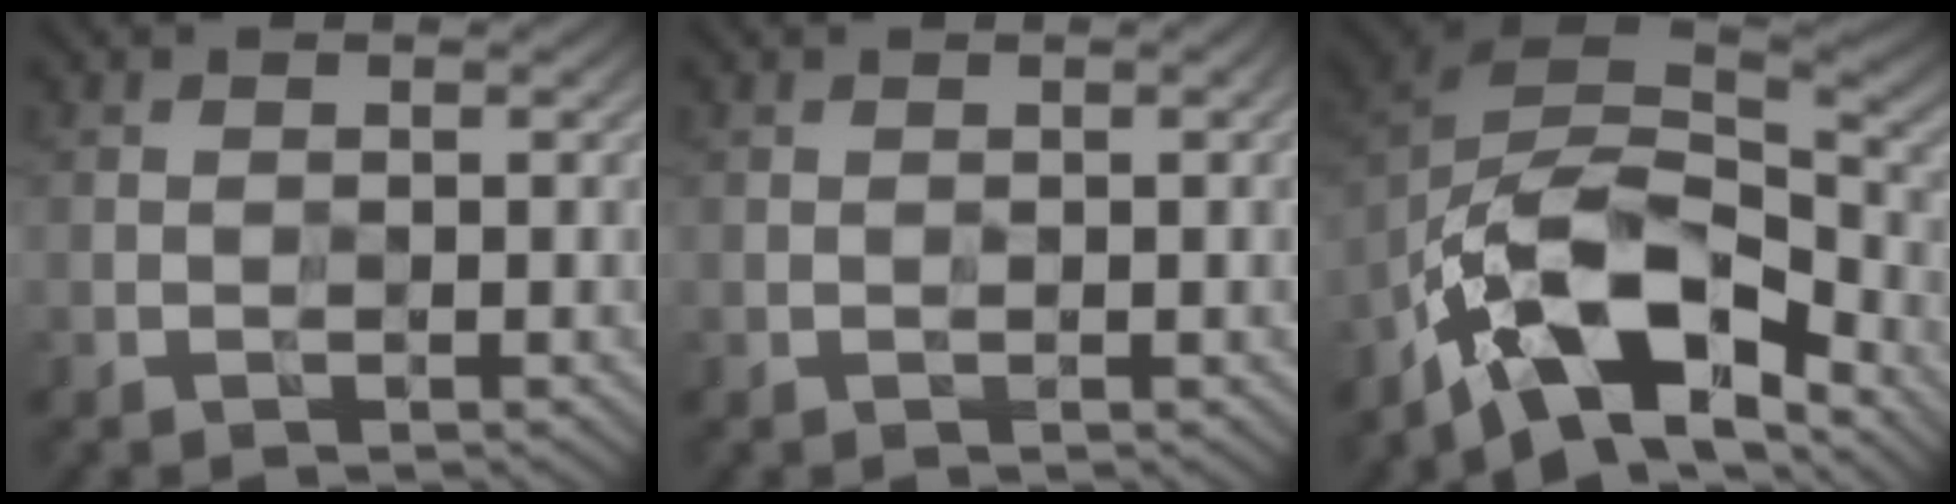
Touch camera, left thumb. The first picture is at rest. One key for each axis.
{"total": 1.2, "fx": 0.3, "fy": 0.1, "fz": 1.2, "tx": -0.019, "ty": 0.001, "tz": 0.003}
{"total": 13.8, "fx": -8.2, "fy": 6.7, "fz": 8.8, "tx": -0.191, "ty": -0.004, "tz": -0.155}